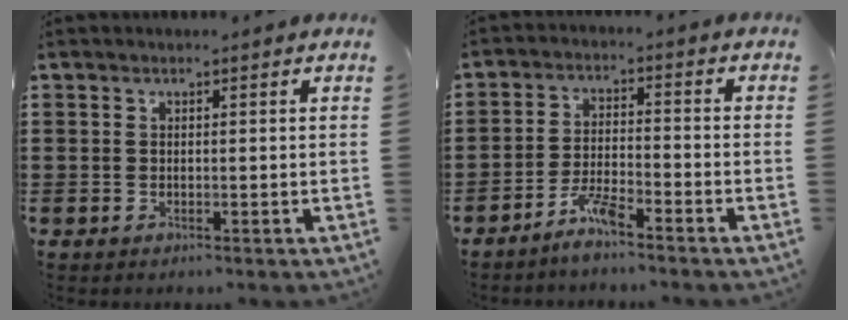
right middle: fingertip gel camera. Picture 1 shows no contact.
{"total": 4.3, "force": [-3.6, 0.4, 2.4], "torque": [-0.056, 0.004, -0.072]}